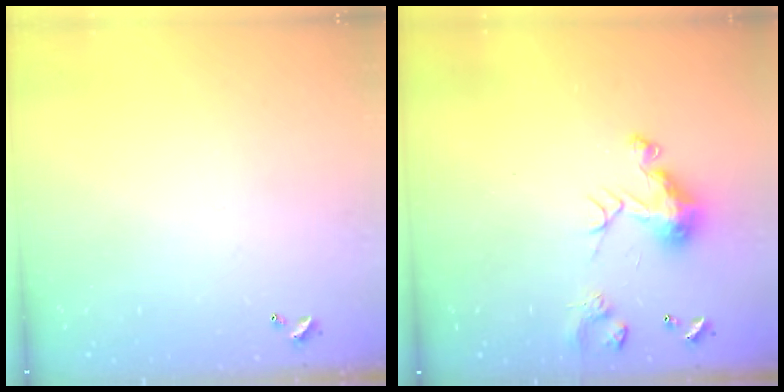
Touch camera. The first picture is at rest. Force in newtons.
{"total": 7.8, "press": 7.7, "slide": 0.7}